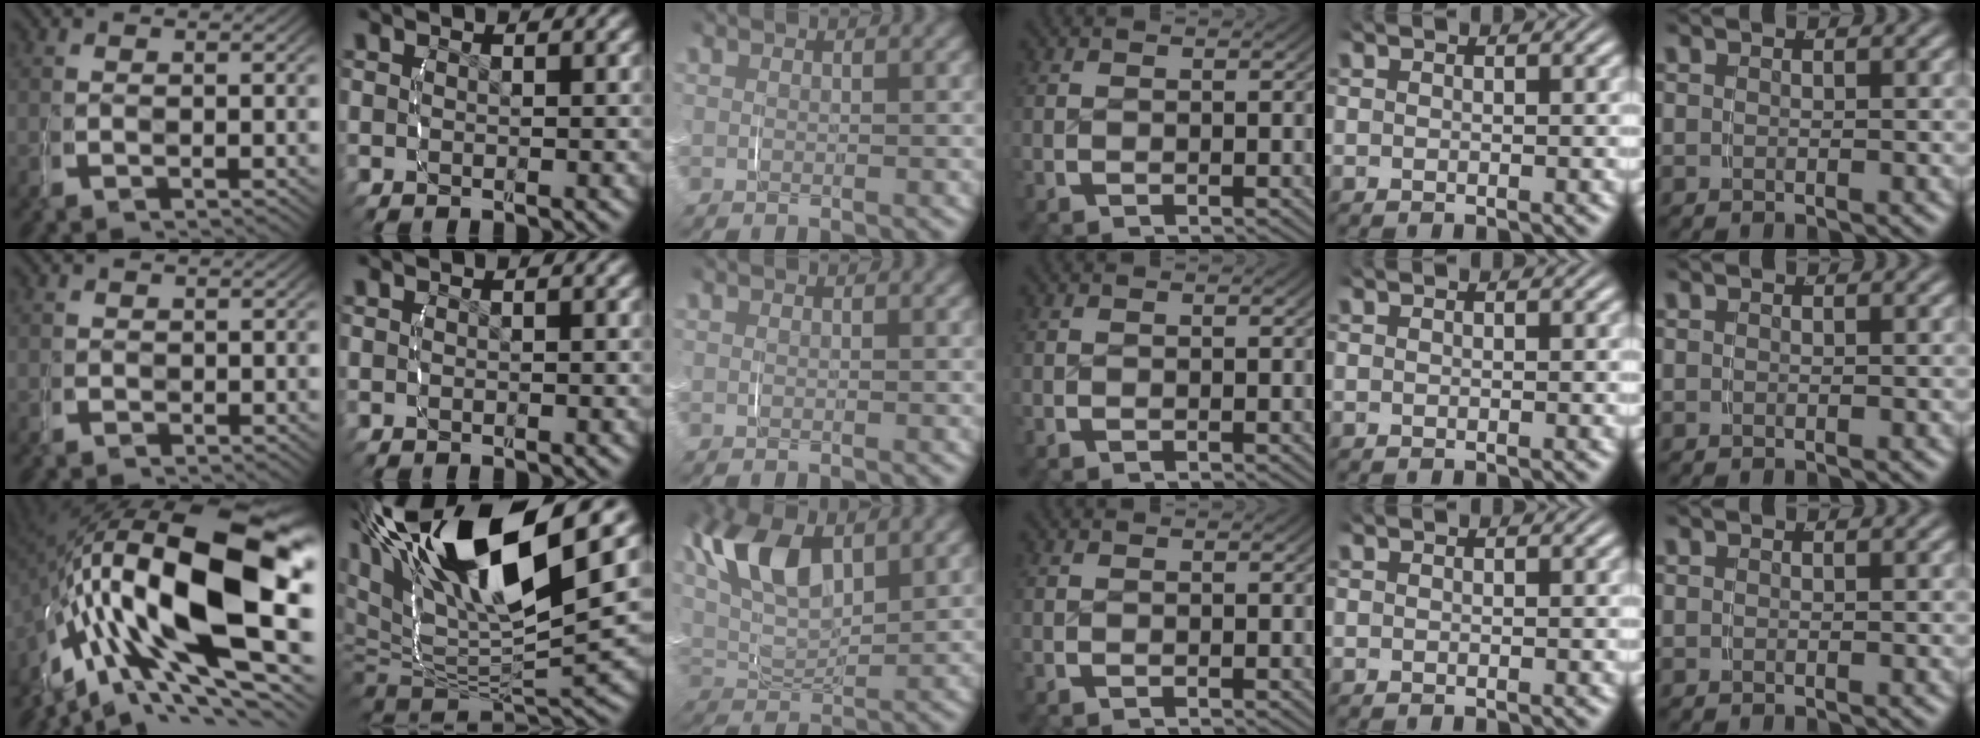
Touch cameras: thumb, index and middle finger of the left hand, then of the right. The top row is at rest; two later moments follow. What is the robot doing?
{"motion": "grasp_and_lifting", "object": "router"}